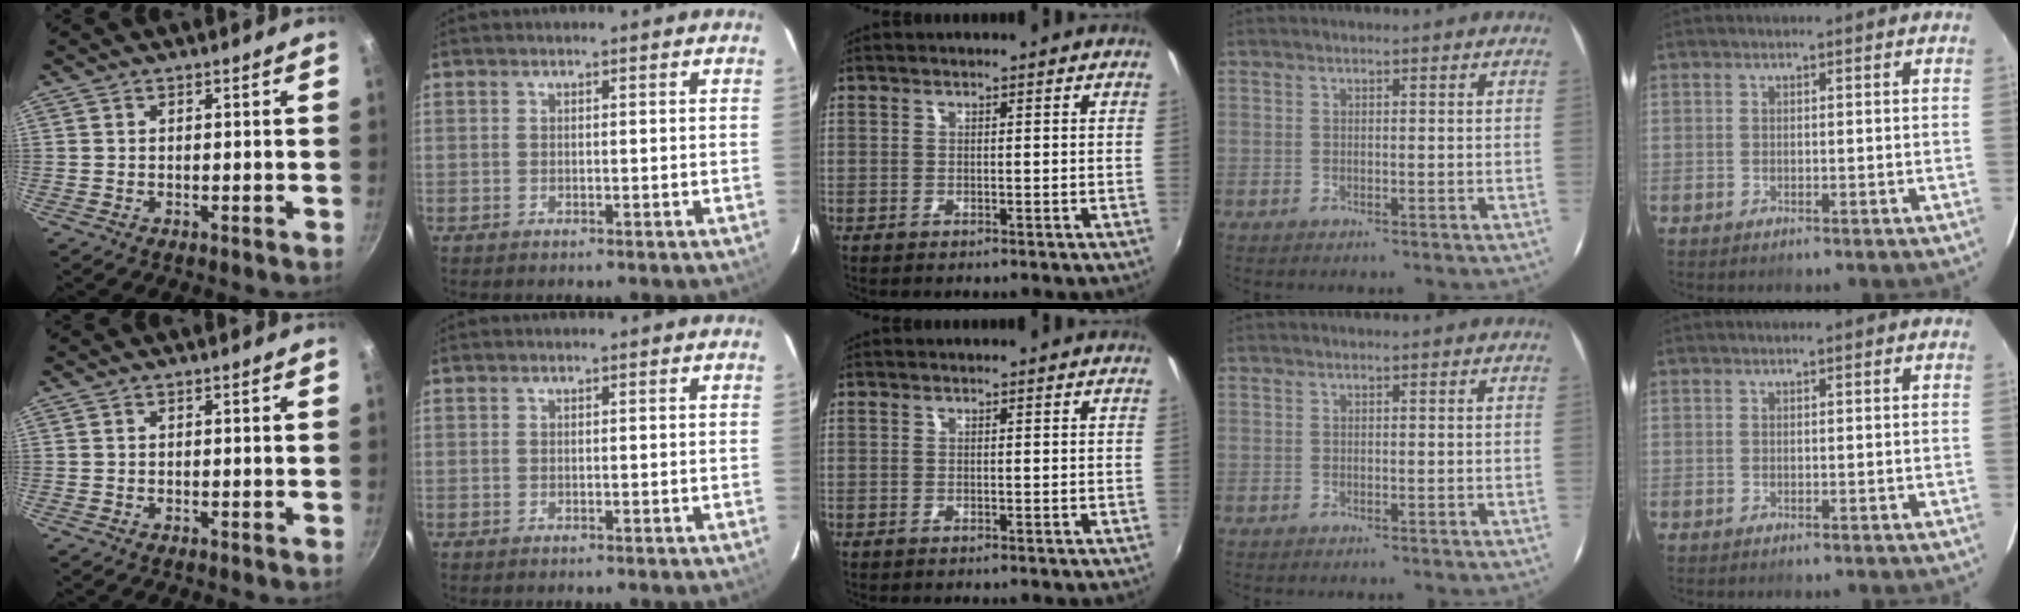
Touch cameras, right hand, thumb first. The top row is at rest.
{}